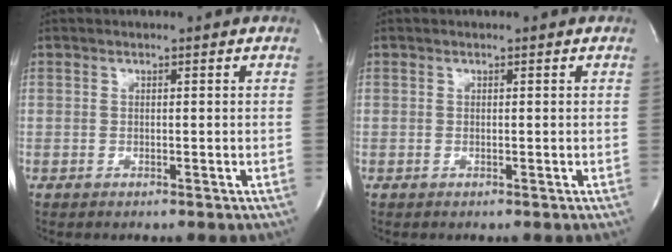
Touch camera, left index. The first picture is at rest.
{"total": 0.0}